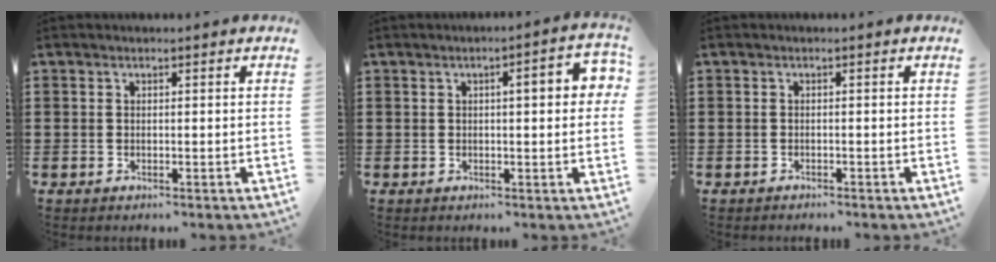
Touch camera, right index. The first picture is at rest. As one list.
[{"total": 4.1, "force": [0.6, 0.9, 4.0], "torque": [-0.057, 0.002, 0.003]}, {"total": 0.6, "force": [-0.6, 0.1, 0.1], "torque": [-0.002, -0.002, -0.012]}]